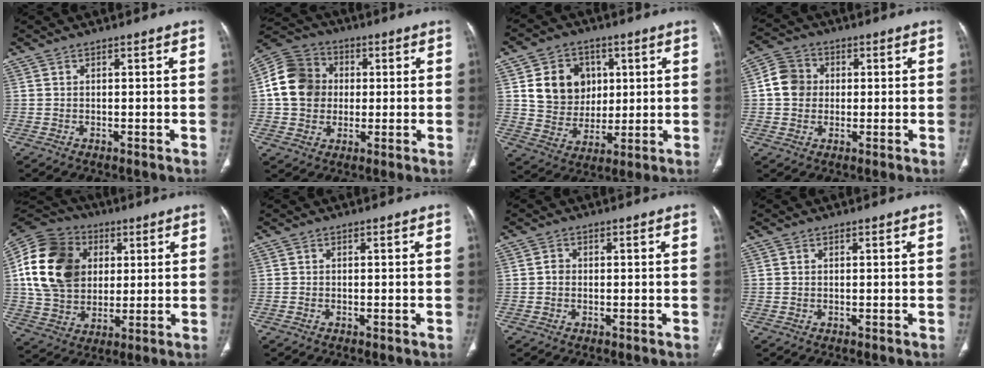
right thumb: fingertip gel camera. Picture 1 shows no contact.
{"total": 12.9, "force": [0.8, 11.3, 6.2], "torque": [-0.100, 0.020, 0.007]}
{"total": 12.8, "force": [3.3, 10.9, 5.8], "torque": [-0.053, -0.008, 0.066]}
{"total": 7.2, "force": [0.5, 6.4, 3.2], "torque": [-0.044, 0.014, 0.000]}
{"total": 21.5, "force": [4.3, 16.4, 13.2], "torque": [-0.245, 0.011, 0.081]}
{"total": 0.0}
{"total": 1.4, "force": [-0.2, 1.2, 0.7], "torque": [-0.005, 0.005, -0.007]}
{"total": 0.0}